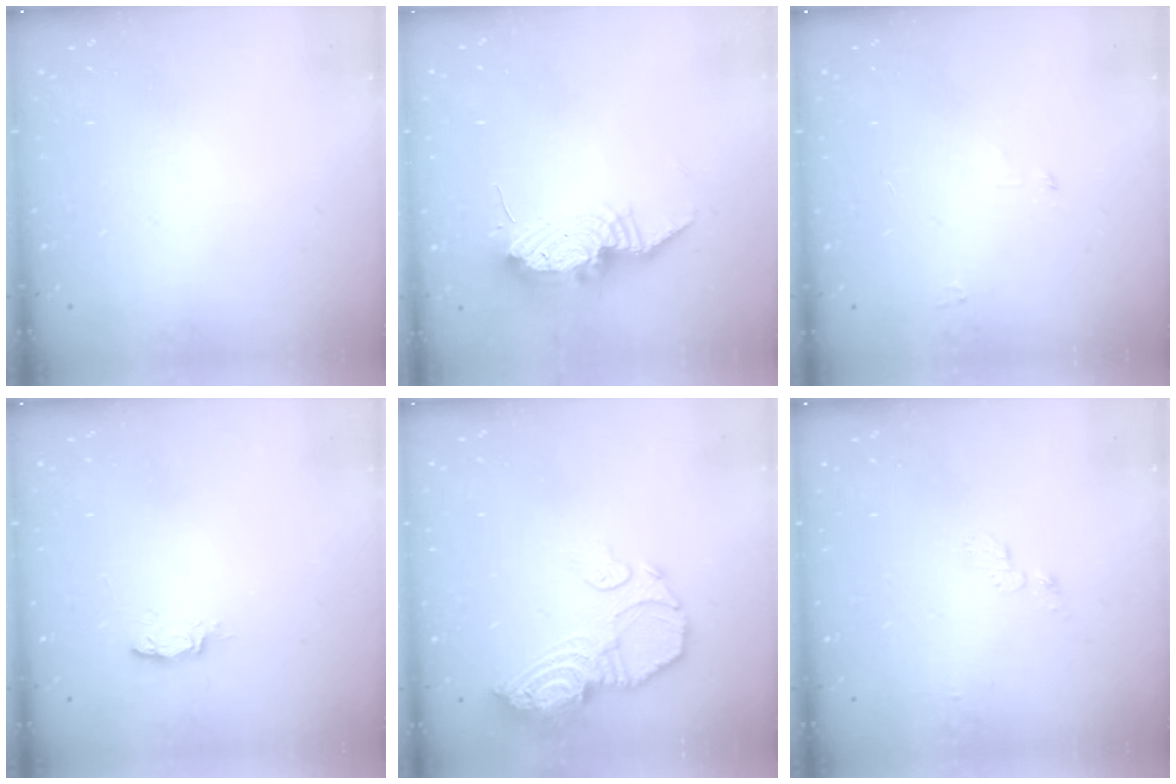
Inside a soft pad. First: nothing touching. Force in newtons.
{"total": 13.1, "press": 13.1, "slide": 1.0}
{"total": 2.4, "press": 2.4, "slide": 0.2}
{"total": 2.8, "press": 2.8, "slide": 0.4}
{"total": 12.7, "press": 12.6, "slide": 1.1}
{"total": 3.9, "press": 3.9, "slide": 0.4}